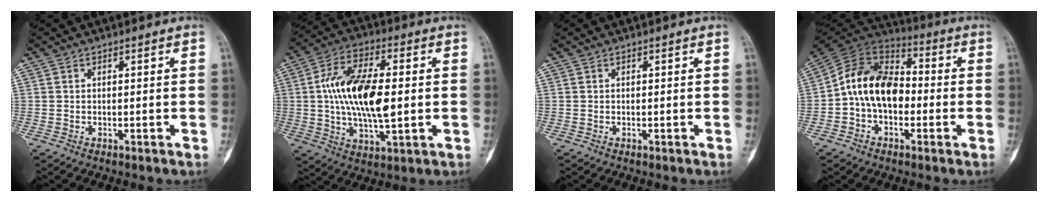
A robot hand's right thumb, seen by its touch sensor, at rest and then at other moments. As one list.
[{"total": 17.1, "force": [0.7, 8.1, 15.0], "torque": [-0.273, 0.005, 0.010]}, {"total": 0.0}, {"total": 14.5, "force": [-1.4, 10.1, 10.2], "torque": [-0.154, 0.041, -0.037]}]